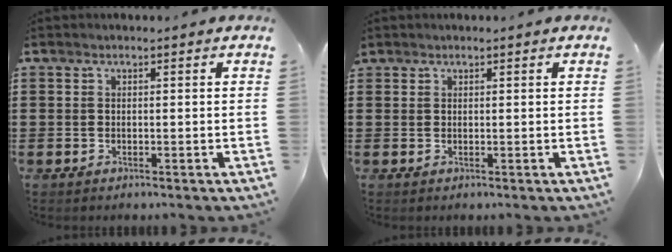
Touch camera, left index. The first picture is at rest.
{"total": 0.8, "force": [0.7, 0.4, 0.1], "torque": [-0.006, 0.002, 0.014]}